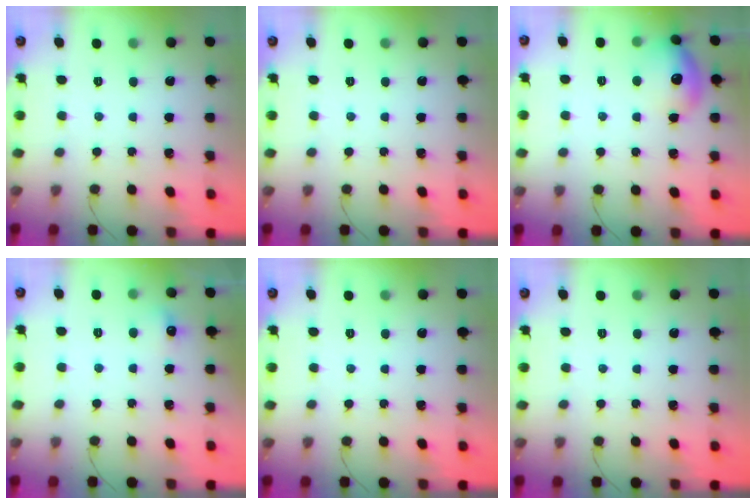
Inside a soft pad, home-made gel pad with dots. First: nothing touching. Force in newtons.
{"total": 0.0}
{"total": 14.1, "press": 14.1, "slide": 1.1}
{"total": 4.6, "press": 4.4, "slide": 1.3}
{"total": 0.0}
{"total": 0.0}